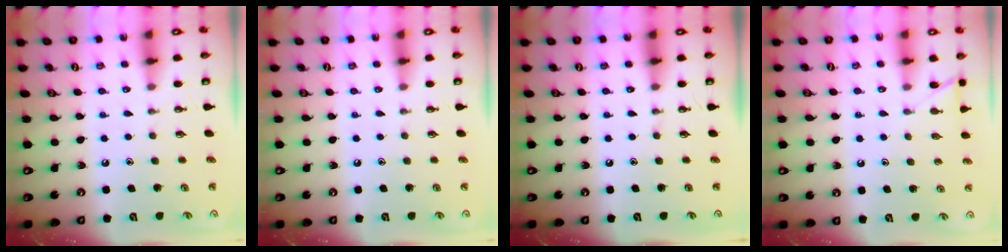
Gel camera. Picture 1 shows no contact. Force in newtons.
{"total": 0.0}
{"total": 0.0}
{"total": 5.7, "press": 5.7, "slide": 0.5}